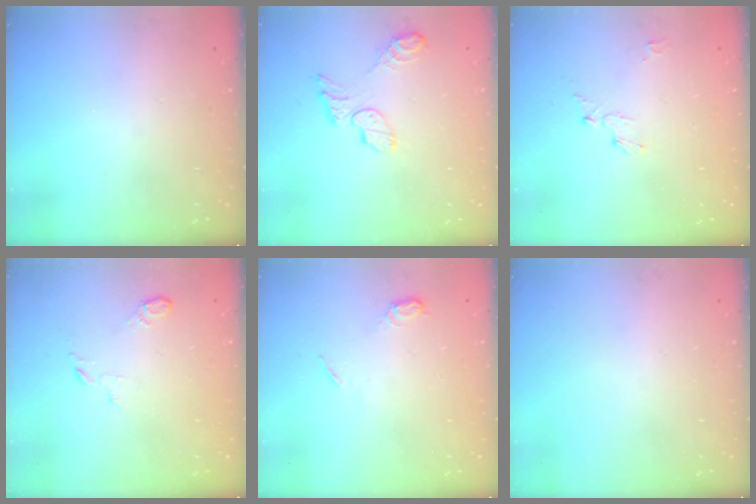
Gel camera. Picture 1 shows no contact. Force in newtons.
{"total": 8.2, "press": 8.2, "slide": 0.3}
{"total": 4.6, "press": 4.5, "slide": 0.5}
{"total": 4.1, "press": 4.0, "slide": 0.9}
{"total": 5.3, "press": 5.3, "slide": 0.7}
{"total": 0.0}